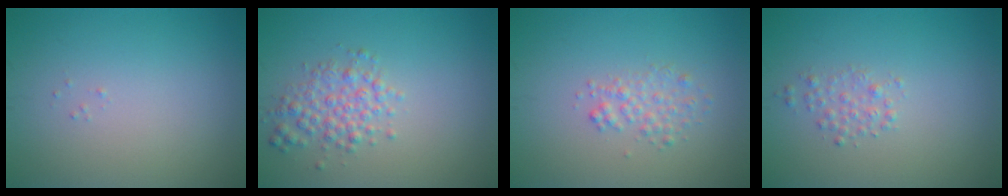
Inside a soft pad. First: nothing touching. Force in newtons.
{"total": 2.8, "press": 2.8, "slide": 0.1}
{"total": 1.7, "press": 1.7, "slide": 0.1}
{"total": 1.3, "press": 1.3, "slide": 0.0}